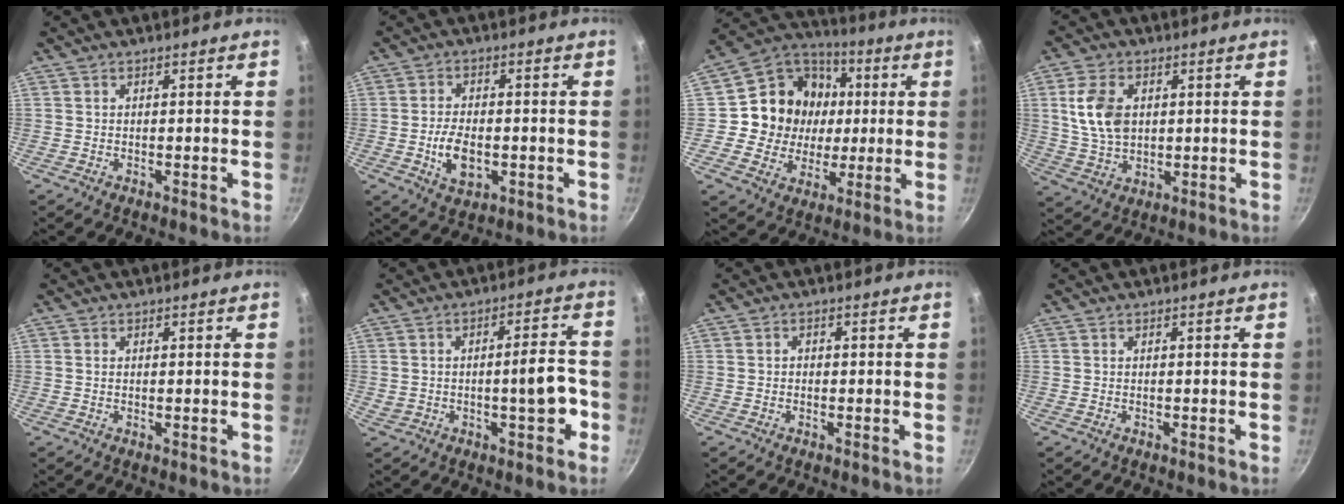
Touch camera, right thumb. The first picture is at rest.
{"total": 7.4, "force": [-1.6, 4.3, 5.8], "torque": [-0.098, 0.007, -0.023]}
{"total": 16.8, "force": [1.6, 15.3, 6.8], "torque": [-0.097, 0.019, 0.023]}
{"total": 10.0, "force": [2.0, 6.8, 7.1], "torque": [-0.121, -0.007, 0.040]}
{"total": 0.5, "force": [0.2, 0.2, 0.4], "torque": [-0.009, -0.001, 0.001]}
{"total": 7.6, "force": [-2.0, 2.9, 6.7], "torque": [-0.071, 0.033, -0.020]}
{"total": 0.9, "force": [-0.1, 0.9, 0.4], "torque": [-0.005, 0.004, -0.003]}
{"total": 0.0}